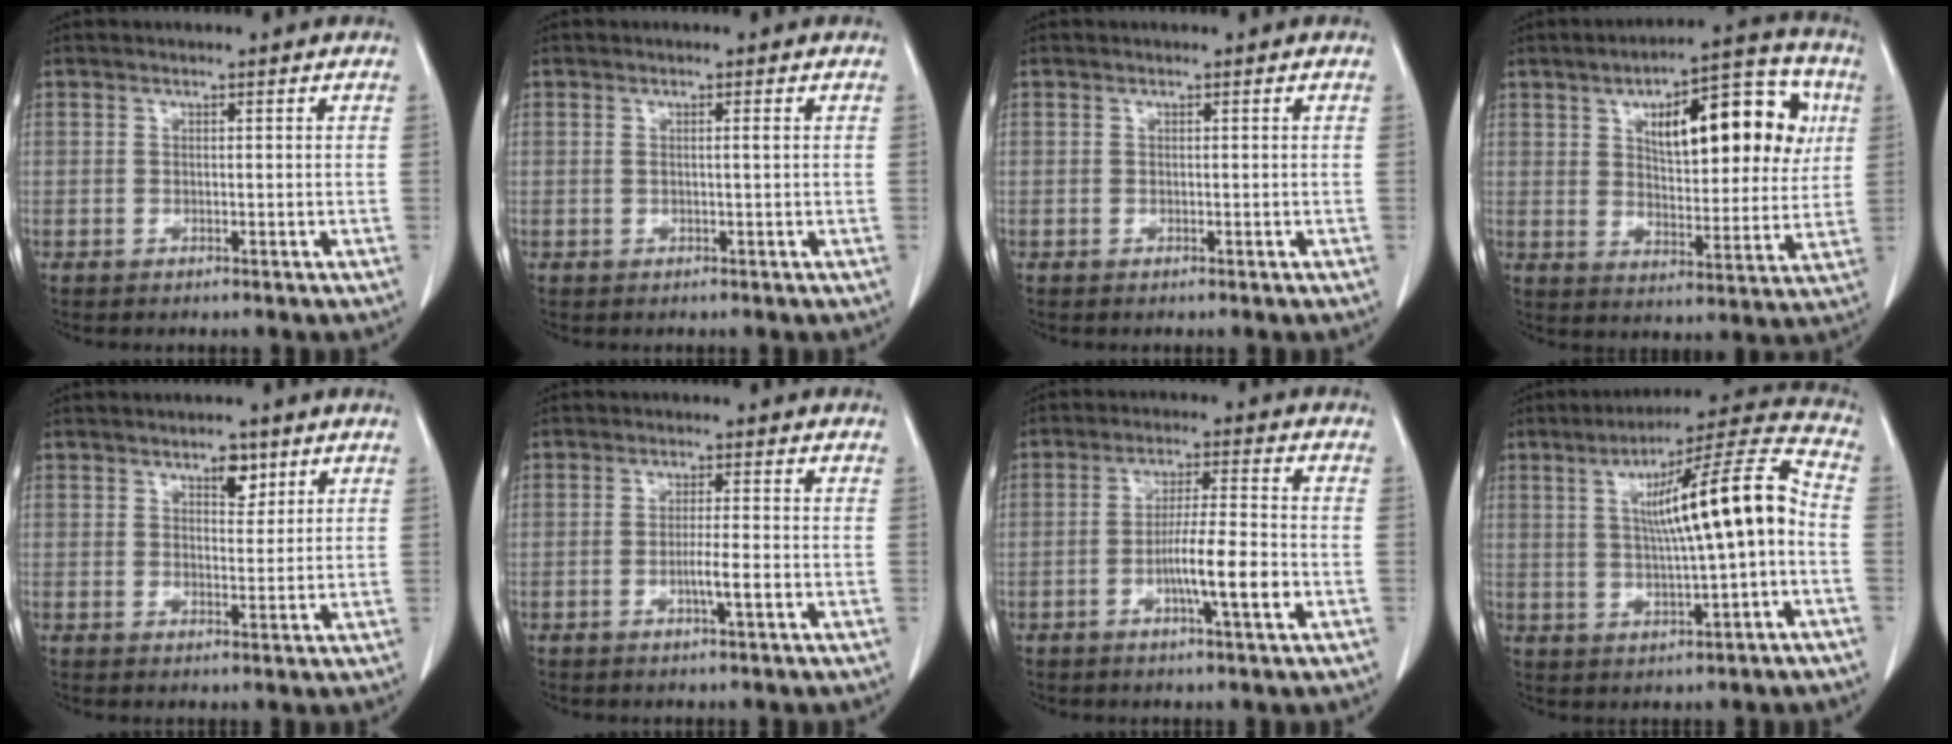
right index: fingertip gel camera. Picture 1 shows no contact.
{"total": 0.8, "force": [0.2, -0.2, 0.7], "torque": [-0.012, 0.003, 0.005]}
{"total": 0.0}
{"total": 18.2, "force": [5.9, 7.1, 15.7], "torque": [-0.219, 0.032, 0.086]}
{"total": 3.4, "force": [2.0, 1.6, 2.1], "torque": [-0.030, -0.001, 0.032]}
{"total": 3.3, "force": [-1.0, -0.3, 3.1], "torque": [-0.054, -0.002, -0.016]}
{"total": 8.1, "force": [-2.5, -0.1, 7.7], "torque": [-0.130, -0.003, -0.045]}
{"total": 14.5, "force": [0.7, 1.1, 14.5], "torque": [-0.225, 0.027, 0.008]}